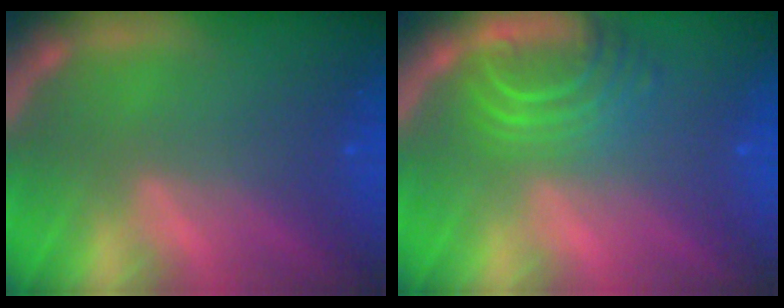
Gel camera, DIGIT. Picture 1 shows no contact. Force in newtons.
{"total": 5.5}